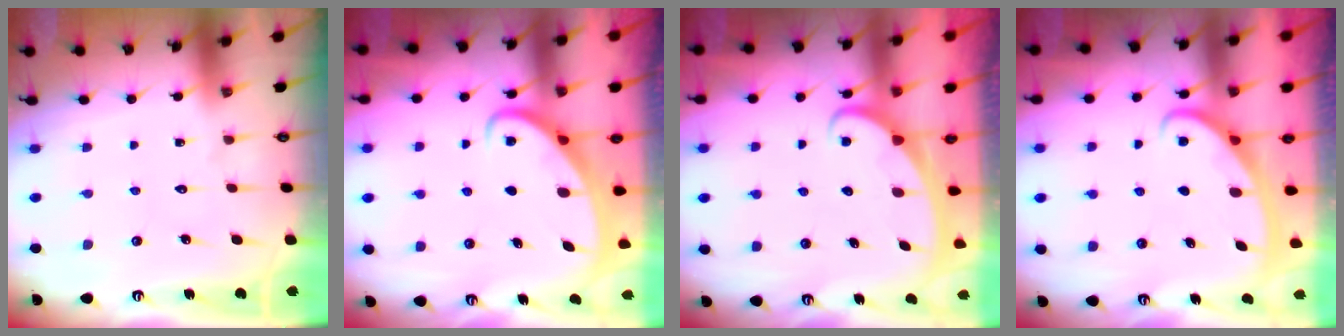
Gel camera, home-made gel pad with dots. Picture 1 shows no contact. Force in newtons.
{"total": 2.4, "press": 2.4, "slide": 0.4}
{"total": 2.5, "press": 2.5, "slide": 0.3}
{"total": 2.8, "press": 2.8, "slide": 0.4}